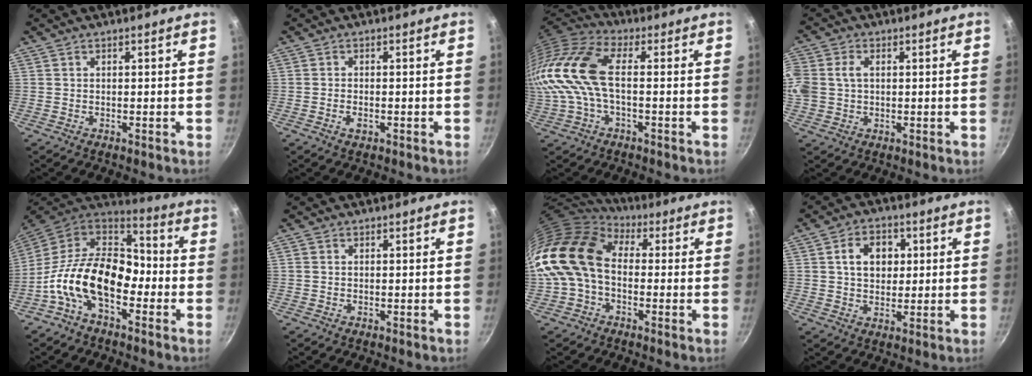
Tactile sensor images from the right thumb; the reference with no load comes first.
{"total": 1.7, "force": [-0.7, 0.8, 1.3], "torque": [-0.033, 0.002, -0.016]}
{"total": 17.6, "force": [0.3, 9.0, 15.1], "torque": [-0.331, 0.023, -0.011]}
{"total": 7.4, "force": [1.0, 5.8, 4.5], "torque": [-0.093, 0.010, 0.013]}
{"total": 18.1, "force": [-5.4, 10.8, 13.5], "torque": [-0.210, 0.052, -0.125]}
{"total": 0.6, "force": [0.1, 0.5, 0.2], "torque": [-0.005, 0.003, 0.000]}
{"total": 15.6, "force": [0.5, 11.2, 10.9], "torque": [-0.194, 0.031, -0.007]}
{"total": 7.8, "force": [1.7, 5.9, 4.8], "torque": [-0.055, 0.005, 0.024]}